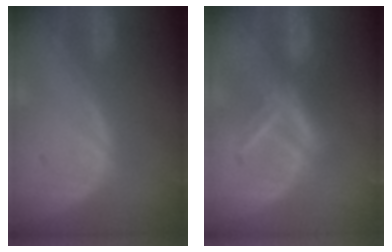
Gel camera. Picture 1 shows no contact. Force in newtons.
{"total": 5.6, "press": 5.4, "slide": 1.1}